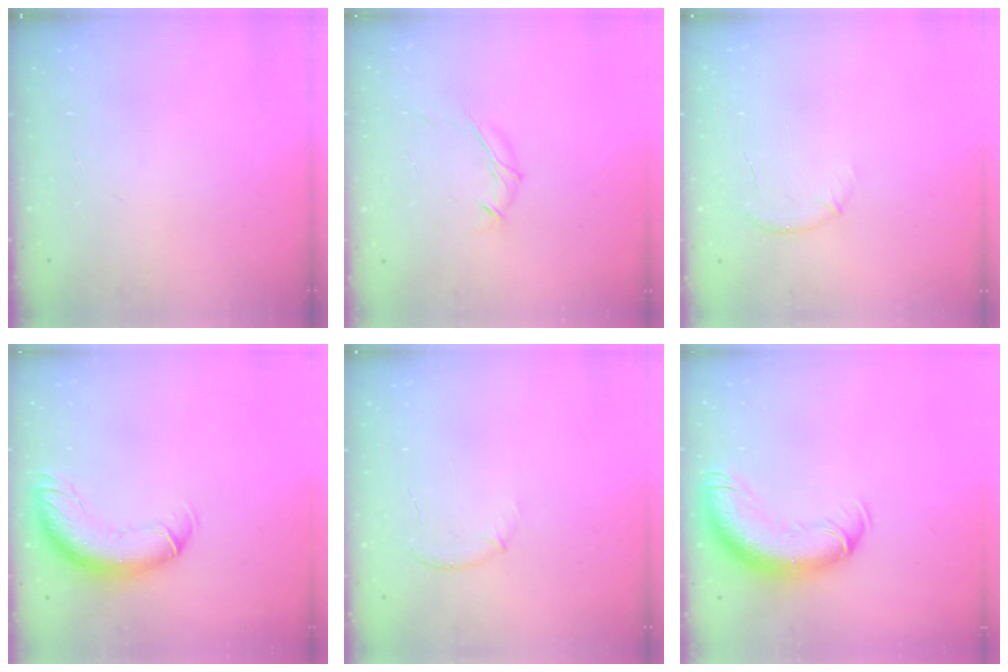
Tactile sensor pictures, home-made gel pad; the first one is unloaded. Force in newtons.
{"total": 7.1, "press": 7.0, "slide": 1.5}
{"total": 5.8, "press": 5.4, "slide": 2.2}
{"total": 13.1, "press": 12.8, "slide": 2.9}
{"total": 5.8, "press": 5.4, "slide": 2.2}
{"total": 15.2, "press": 14.8, "slide": 3.6}